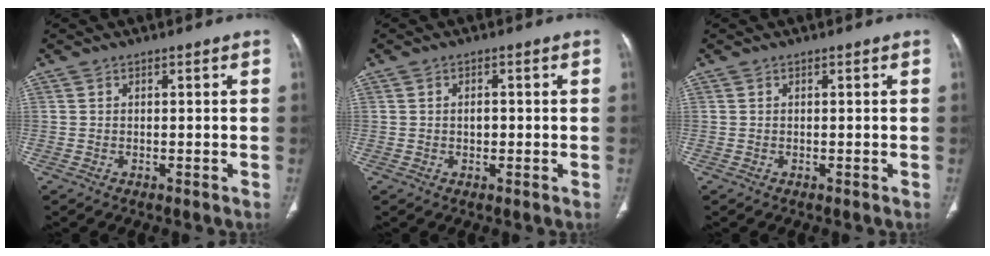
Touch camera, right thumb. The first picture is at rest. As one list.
[{"total": 1.7, "force": [0.0, 1.2, 1.3], "torque": [-0.018, 0.003, -0.001]}, {"total": 0.0}]